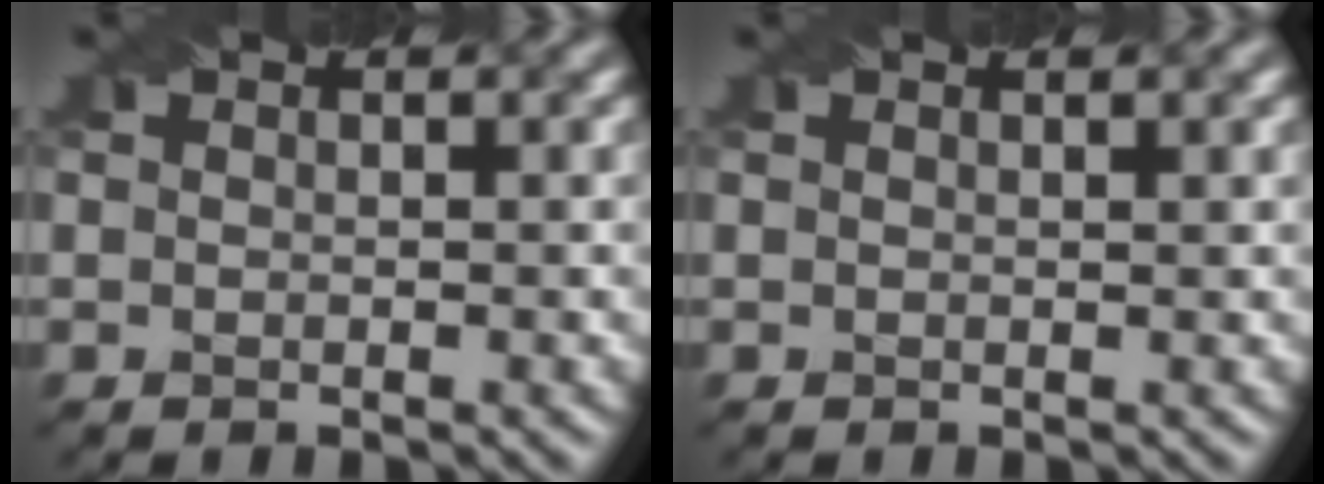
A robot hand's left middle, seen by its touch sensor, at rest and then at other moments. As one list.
[{"total": 1.1, "force": [0.7, 0.2, 0.7], "torque": [-0.010, 0.000, 0.006]}]